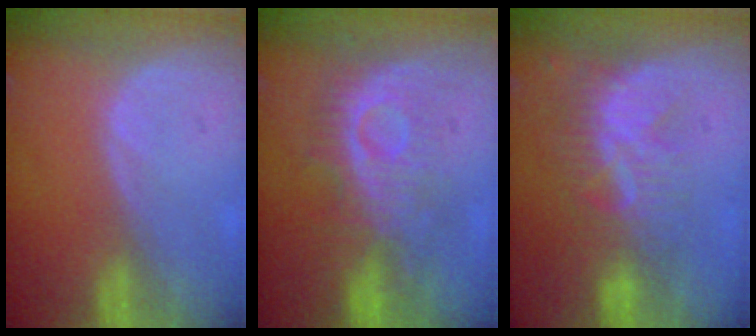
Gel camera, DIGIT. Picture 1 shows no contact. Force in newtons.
{"total": 8.8, "press": 8.7, "slide": 1.1}
{"total": 8.6, "press": 7.6, "slide": 4.1}